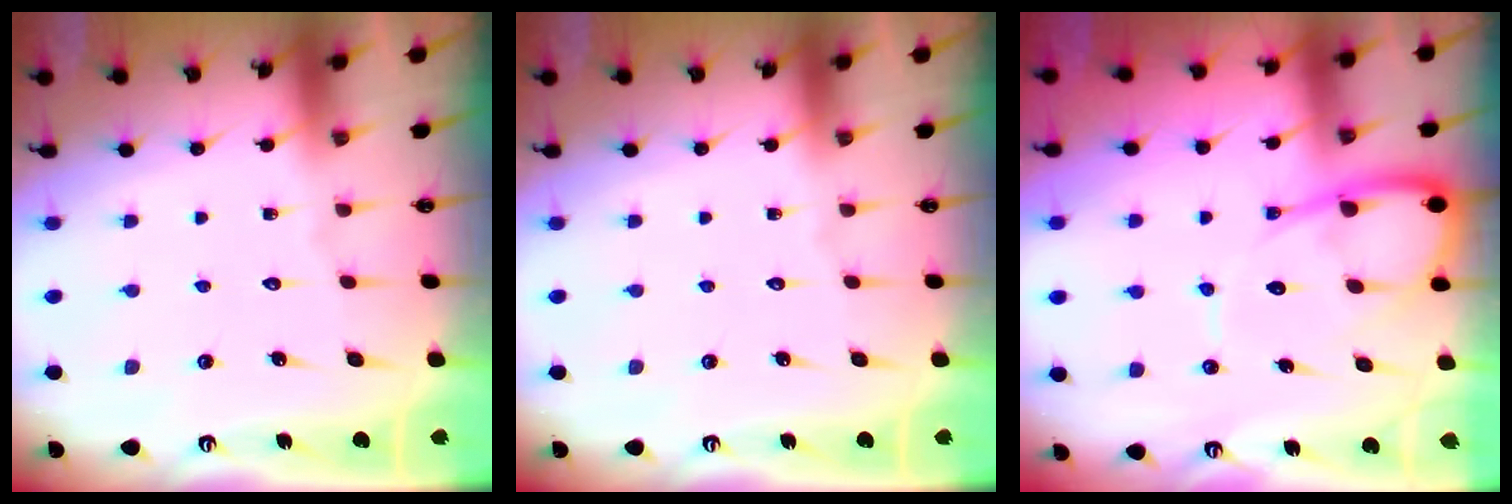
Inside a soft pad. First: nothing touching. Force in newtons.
{"total": 0.0}
{"total": 10.4, "press": 10.3, "slide": 1.2}